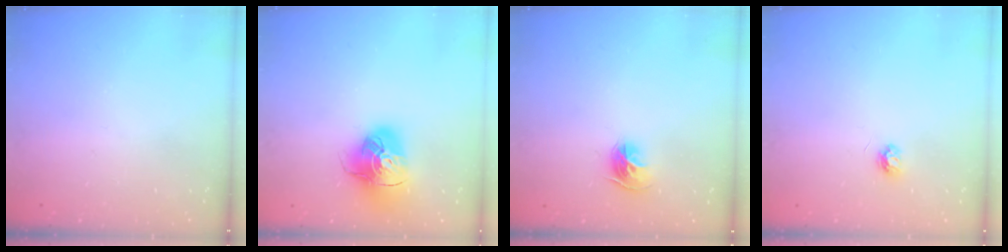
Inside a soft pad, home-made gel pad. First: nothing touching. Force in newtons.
{"total": 14.4, "press": 14.3, "slide": 1.8}
{"total": 9.2, "press": 9.1, "slide": 0.9}
{"total": 3.8, "press": 3.8, "slide": 0.5}